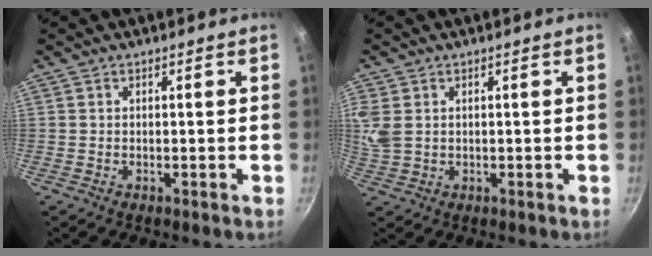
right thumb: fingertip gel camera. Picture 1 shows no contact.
{"total": 5.2, "force": [1.5, 3.8, 3.3], "torque": [-0.069, 0.000, 0.036]}